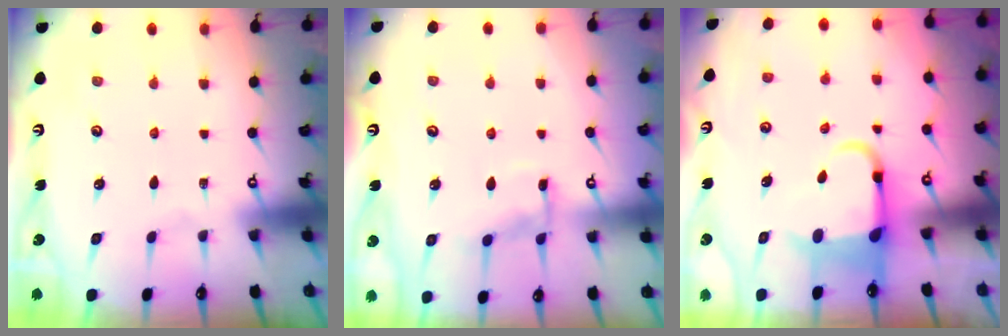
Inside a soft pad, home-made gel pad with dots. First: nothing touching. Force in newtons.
{"total": 9.1, "press": 9.0, "slide": 0.9}
{"total": 5.9, "press": 5.7, "slide": 1.4}